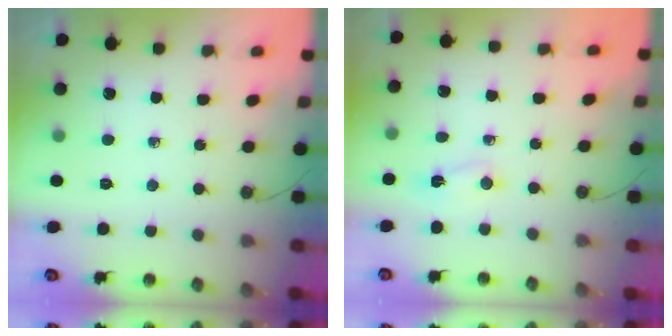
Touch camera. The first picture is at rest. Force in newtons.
{"total": 2.8, "press": 2.7, "slide": 0.5}